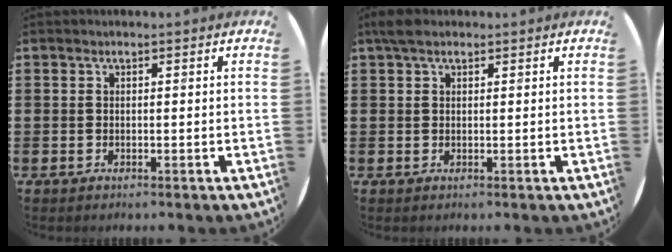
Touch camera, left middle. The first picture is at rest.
{"total": 2.0, "force": [1.4, 0.9, 1.1], "torque": [-0.025, 0.007, 0.024]}